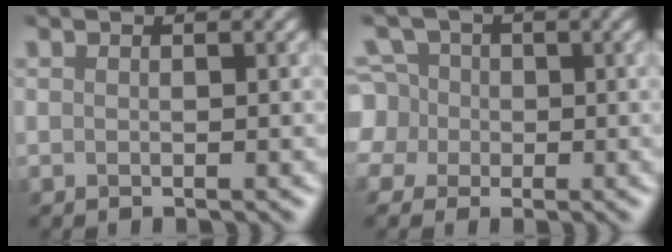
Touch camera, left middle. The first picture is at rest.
{"total": 4.8, "force": [-1.1, 4.6, 0.2], "torque": [-0.046, 0.022, -0.033]}